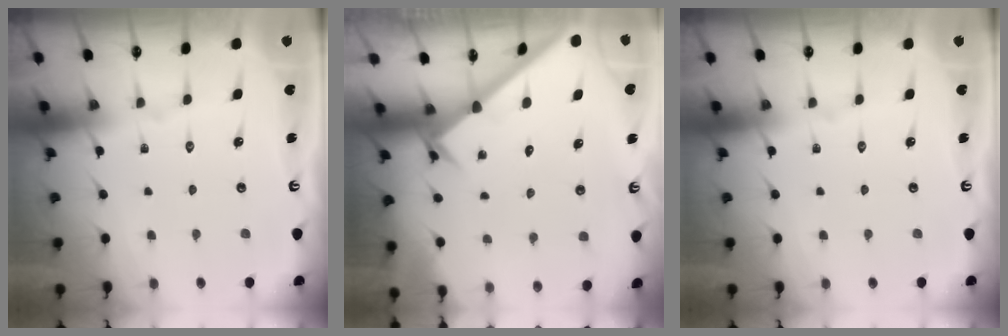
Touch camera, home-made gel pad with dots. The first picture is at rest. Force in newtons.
{"total": 2.0, "press": 2.0, "slide": 0.2}
{"total": 0.0}